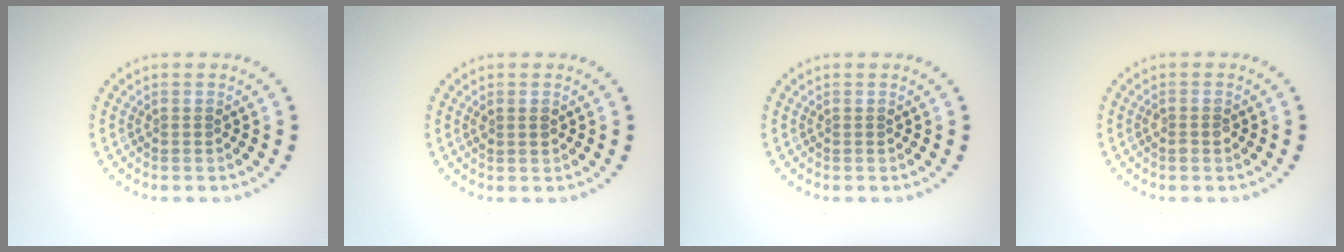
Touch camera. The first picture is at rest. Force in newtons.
{"total": 0.9, "press": 0.8, "slide": 0.2}
{"total": 0.0}
{"total": 1.0, "press": 1.0, "slide": 0.3}